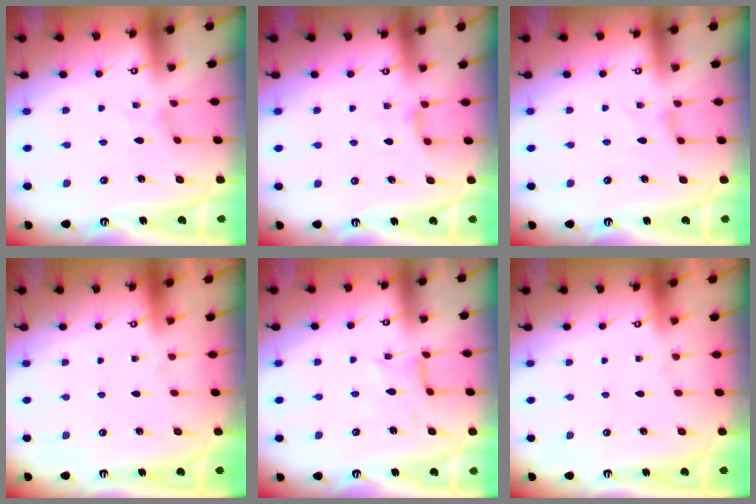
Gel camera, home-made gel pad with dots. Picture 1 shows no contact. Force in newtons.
{"total": 3.0, "press": 3.0, "slide": 0.6}
{"total": 1.4, "press": 1.3, "slide": 0.4}
{"total": 0.0}
{"total": 1.2, "press": 1.1, "slide": 0.4}
{"total": 0.0}